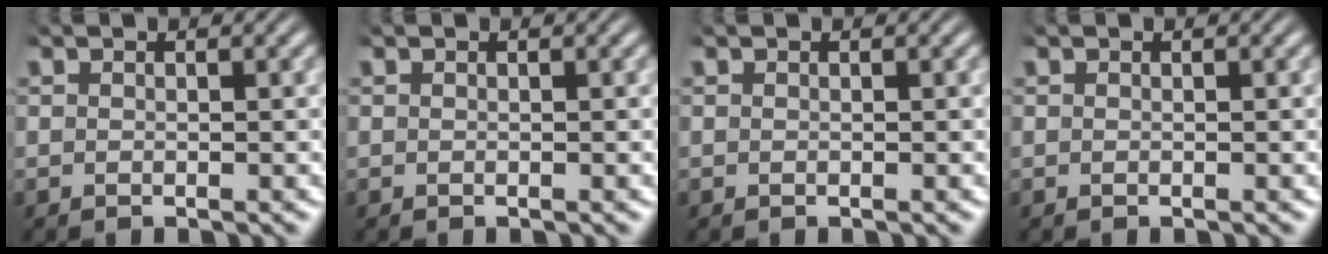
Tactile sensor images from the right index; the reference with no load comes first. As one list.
[{"total": 0.0}, {"total": 0.0}, {"total": 0.0}]